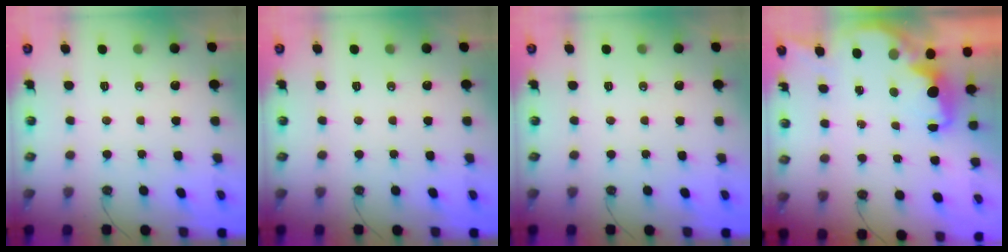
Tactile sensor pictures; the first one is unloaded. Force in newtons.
{"total": 0.0}
{"total": 0.0}
{"total": 2.2, "press": 2.1, "slide": 0.8}